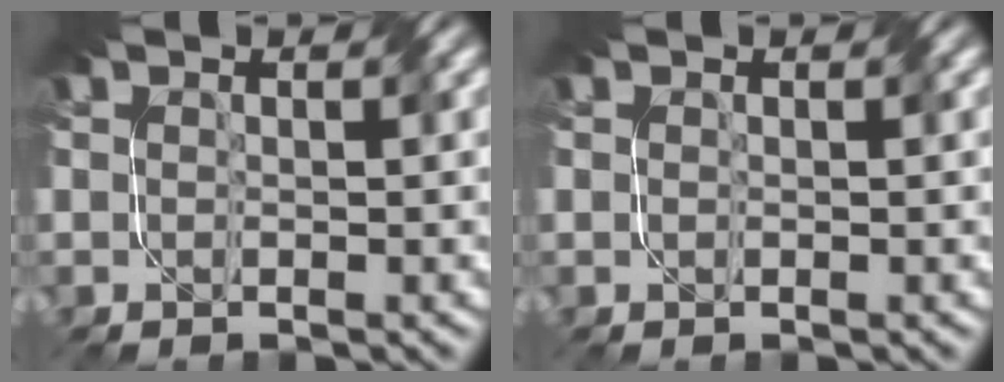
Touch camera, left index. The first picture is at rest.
{"total": 0.0}